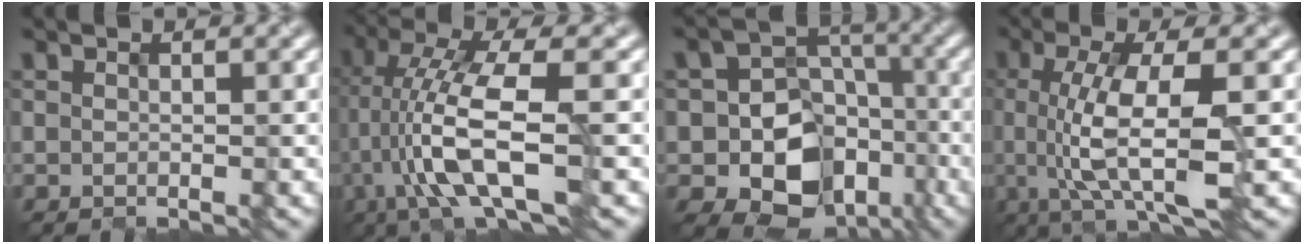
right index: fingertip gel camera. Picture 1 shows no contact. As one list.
[{"total": 9.3, "force": [-2.3, 2.4, 8.7], "torque": [-0.179, 0.004, -0.040]}, {"total": 11.0, "force": [-4.2, 8.4, 5.6], "torque": [-0.072, -0.014, -0.077]}, {"total": 7.8, "force": [-1.0, 2.4, 7.4], "torque": [-0.140, -0.008, -0.009]}]